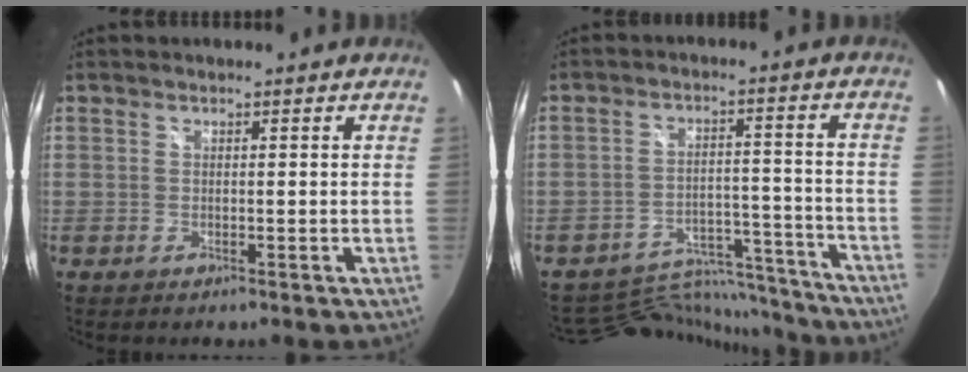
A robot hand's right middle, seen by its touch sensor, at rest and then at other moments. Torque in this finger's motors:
{"motor_torque": [-1.09, -0.63, -0.23, -0.07]}